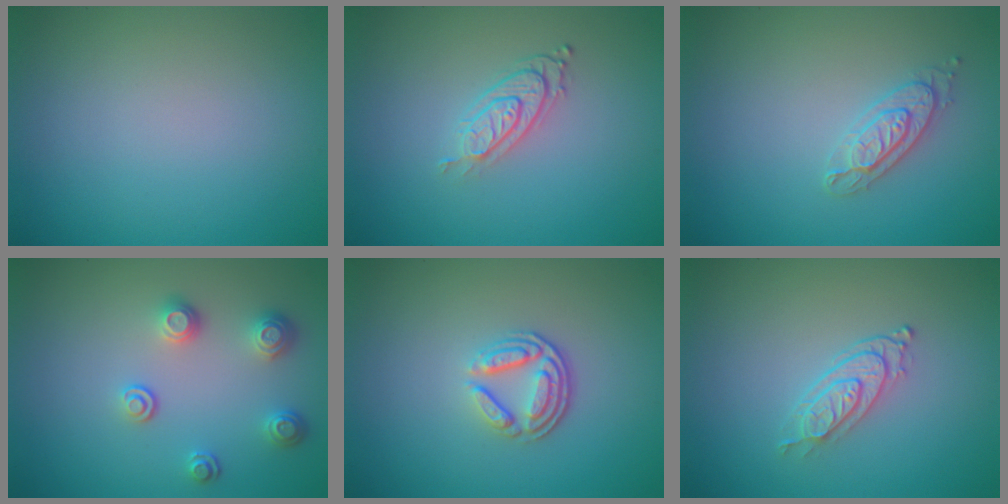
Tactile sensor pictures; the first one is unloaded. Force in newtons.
{"total": 3.1, "press": 2.1, "slide": 2.3}
{"total": 2.2, "press": 2.2, "slide": 0.3}
{"total": 2.5, "press": 2.3, "slide": 0.9}
{"total": 3.5, "press": 2.6, "slide": 2.4}
{"total": 2.5, "press": 2.0, "slide": 1.5}